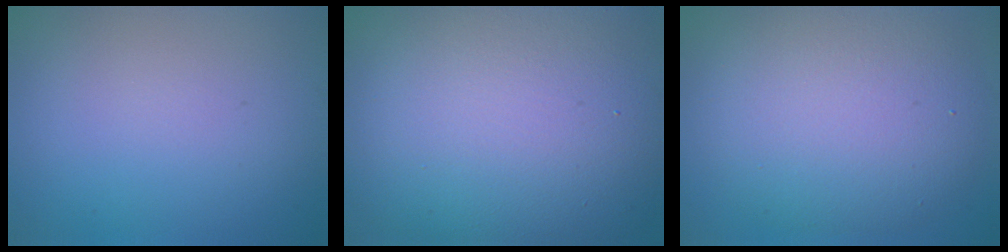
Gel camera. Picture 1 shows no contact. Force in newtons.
{"total": 17.5, "press": 17.5, "slide": 0.7}
{"total": 8.8, "press": 8.8, "slide": 0.3}